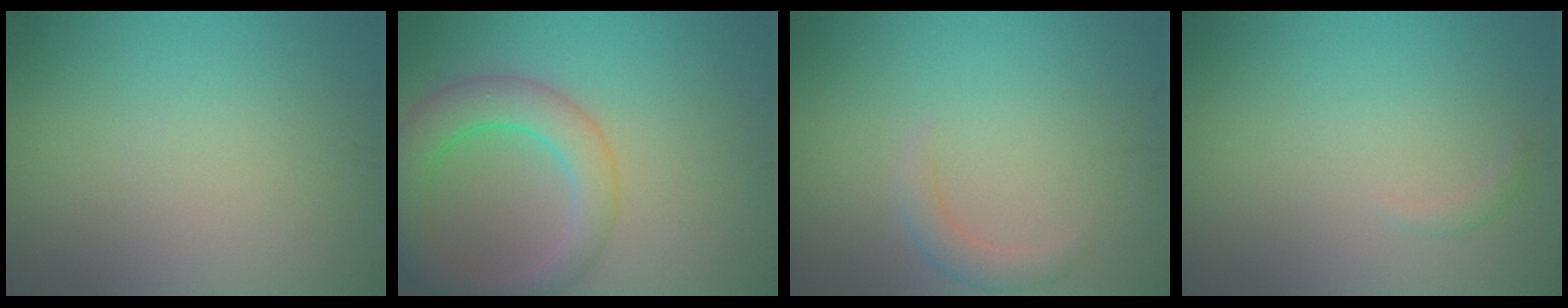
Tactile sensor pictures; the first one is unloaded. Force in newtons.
{"total": 5.7, "press": 5.7, "slide": 0.3}
{"total": 1.7, "press": 1.7, "slide": 0.3}
{"total": 0.6, "press": 0.6, "slide": 0.0}